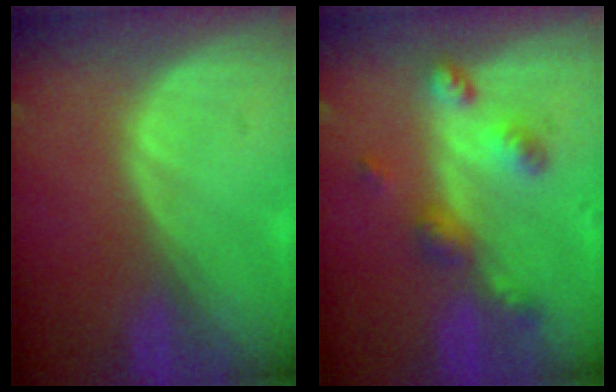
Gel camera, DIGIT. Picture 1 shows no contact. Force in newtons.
{"total": 6.1, "press": 5.4, "slide": 2.9}